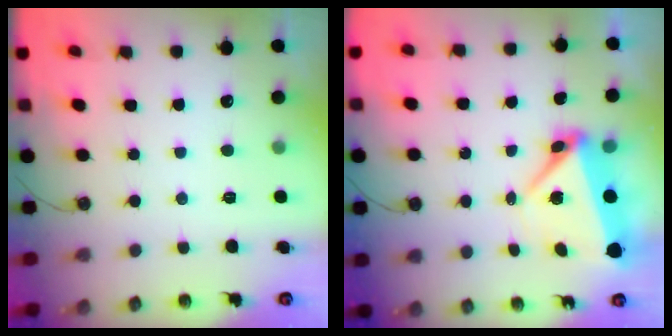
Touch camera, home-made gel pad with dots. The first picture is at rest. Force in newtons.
{"total": 7.6, "press": 7.5, "slide": 1.1}